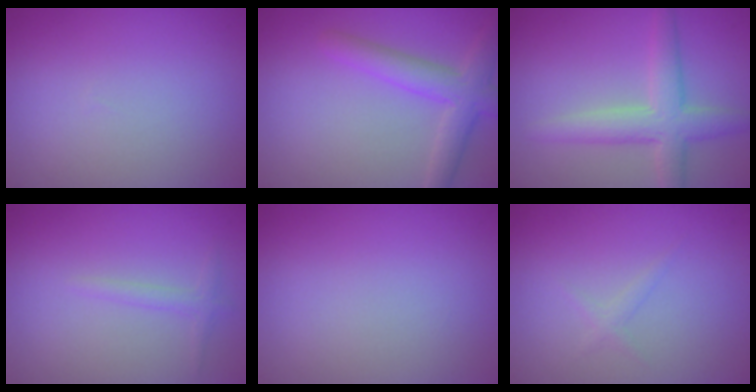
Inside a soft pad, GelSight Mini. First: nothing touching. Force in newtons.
{"total": 3.8, "press": 3.8, "slide": 0.2}
{"total": 4.4, "press": 4.4, "slide": 0.2}
{"total": 1.1, "press": 1.1, "slide": 0.0}
{"total": 0.0}
{"total": 0.8, "press": 0.8, "slide": 0.0}